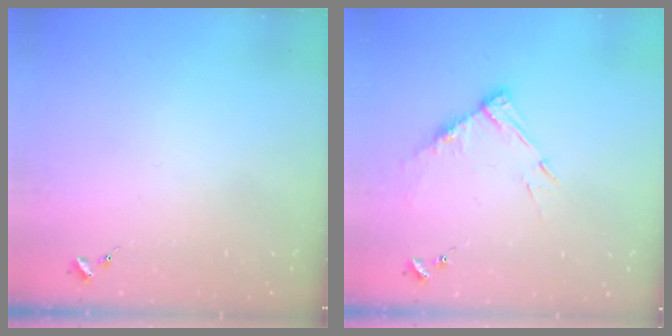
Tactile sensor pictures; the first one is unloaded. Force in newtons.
{"total": 9.1, "press": 9.1, "slide": 0.7}